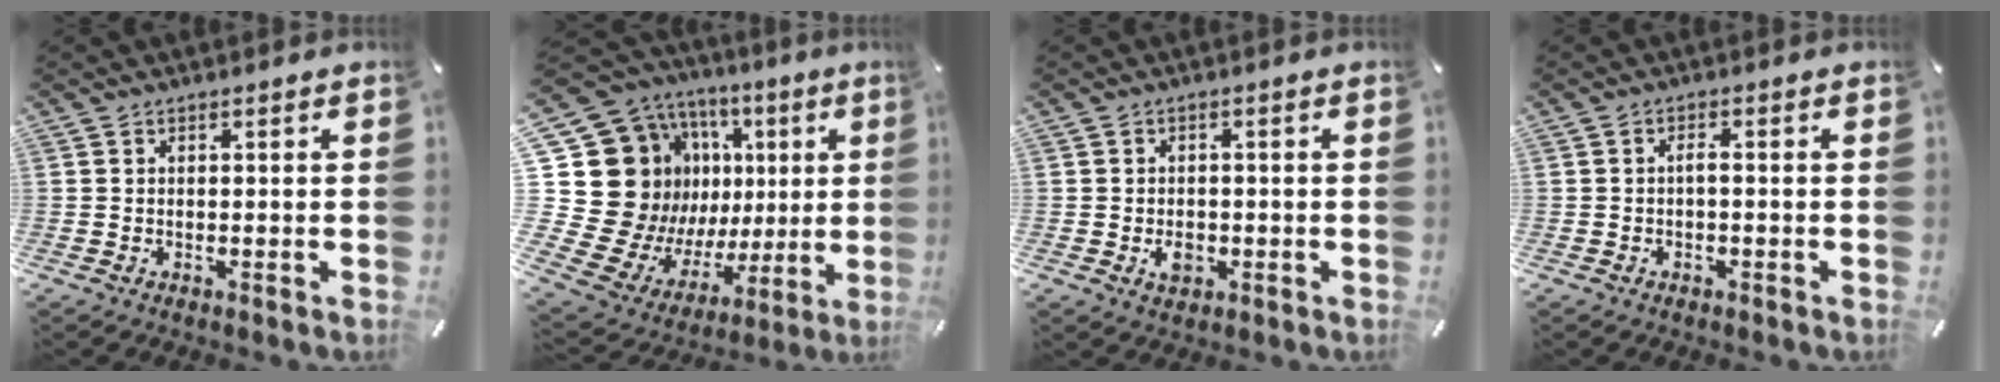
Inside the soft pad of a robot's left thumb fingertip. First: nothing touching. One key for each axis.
{"total": 27.3, "fx": 4.8, "fy": 21.1, "fz": 16.7, "tx": -0.296, "ty": -0.068, "tz": 0.142}
{"total": 3.9, "fx": -1.0, "fy": 3.0, "fz": 2.3, "tx": -0.037, "ty": -0.001, "tz": -0.020}
{"total": 1.8, "fx": -0.5, "fy": 0.7, "fz": 1.6, "tx": -0.030, "ty": 0.005, "tz": -0.011}